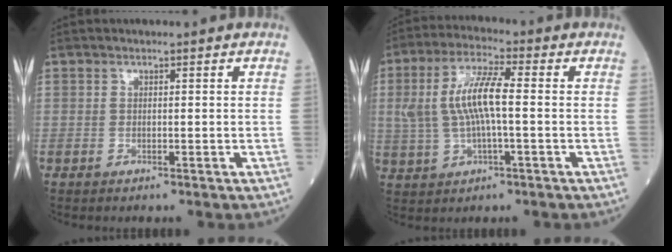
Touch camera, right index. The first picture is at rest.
{"total": 9.5, "force": [0.6, 2.4, 9.2], "torque": [-0.200, 0.016, 0.012]}